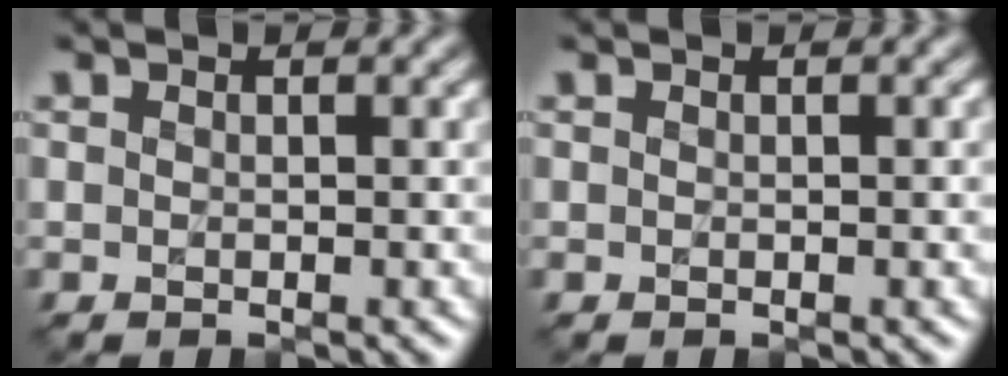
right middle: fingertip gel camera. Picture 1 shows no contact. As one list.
[{"total": 0.7, "force": [0.0, 0.3, 0.6], "torque": [-0.002, 0.001, 0.001]}]